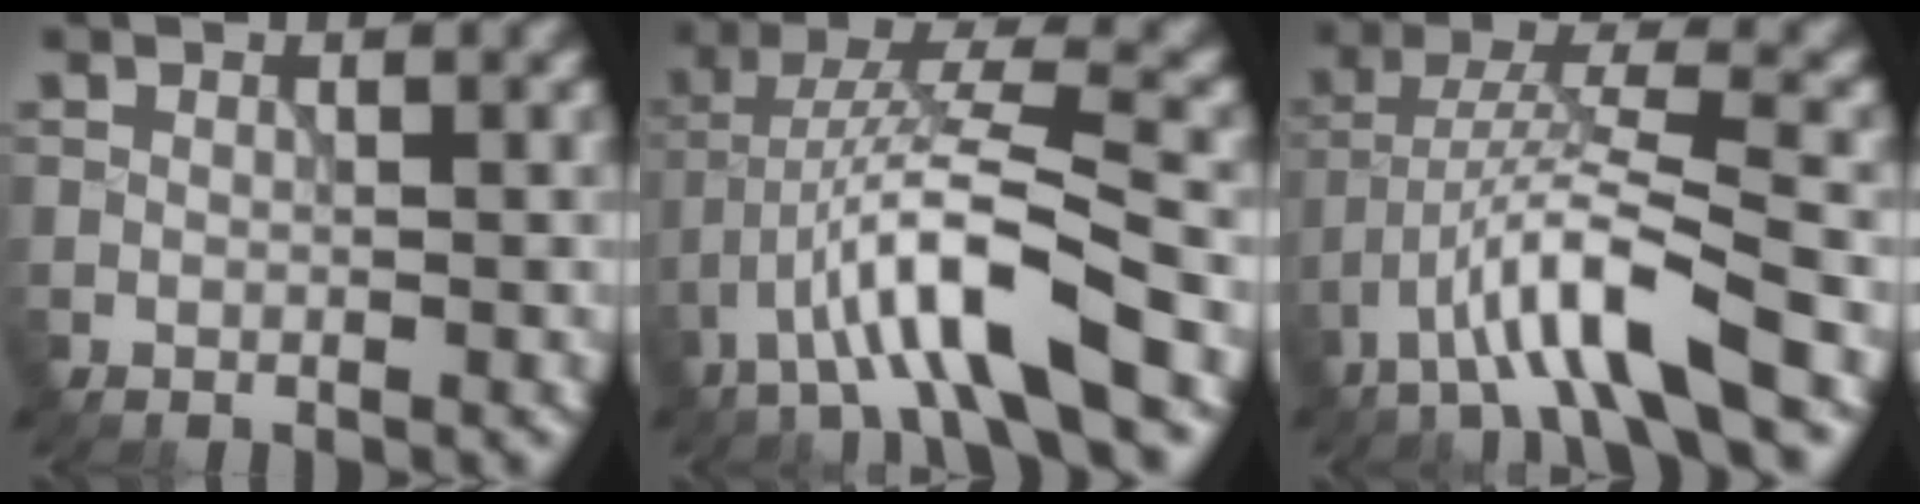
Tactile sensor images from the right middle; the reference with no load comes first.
{"total": 8.2, "force": [-4.1, 1.1, 7.0], "torque": [-0.128, 0.013, -0.078]}
{"total": 7.2, "force": [-4.1, 0.8, 5.8], "torque": [-0.107, 0.011, -0.078]}